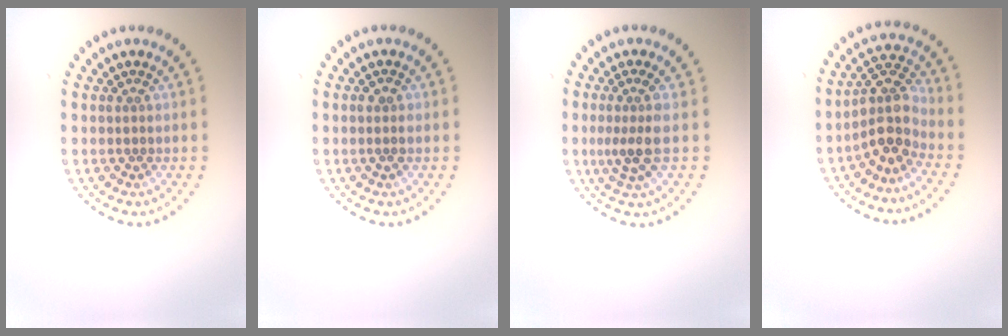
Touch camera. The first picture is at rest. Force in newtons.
{"total": 0.9, "press": 0.9, "slide": 0.3}
{"total": 2.7, "press": 2.0, "slide": 1.8}
{"total": 3.9, "press": 3.1, "slide": 2.4}